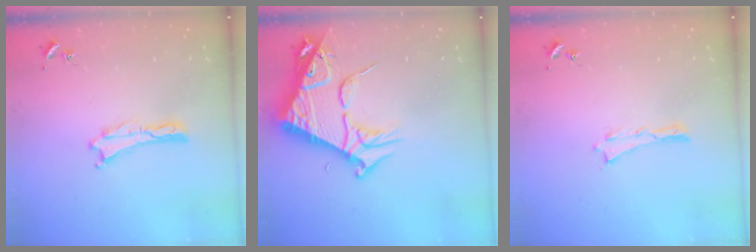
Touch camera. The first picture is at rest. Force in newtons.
{"total": 9.9, "press": 9.9, "slide": 1.1}
{"total": 0.0}